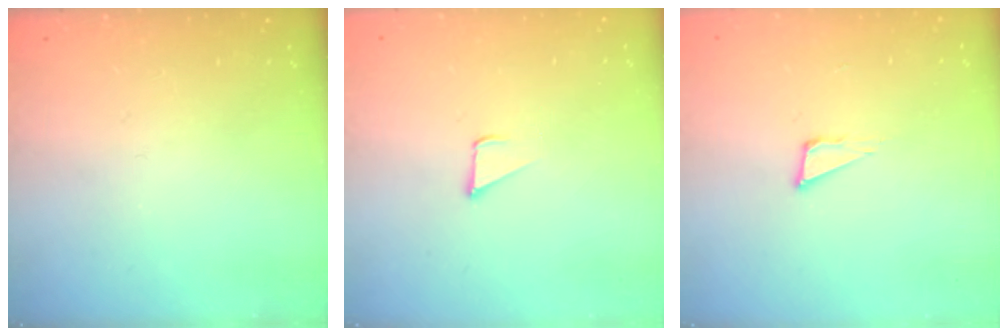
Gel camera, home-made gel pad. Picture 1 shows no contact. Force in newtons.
{"total": 1.7, "press": 1.7, "slide": 0.1}
{"total": 4.0, "press": 3.9, "slide": 0.8}